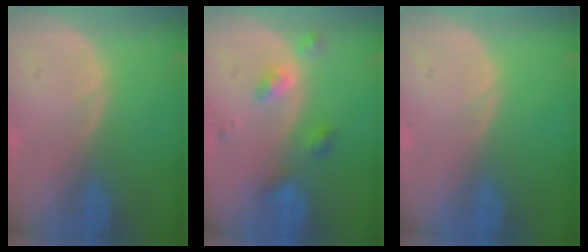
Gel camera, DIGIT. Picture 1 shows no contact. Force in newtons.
{"total": 4.2, "press": 4.0, "slide": 1.3}
{"total": 0.0}